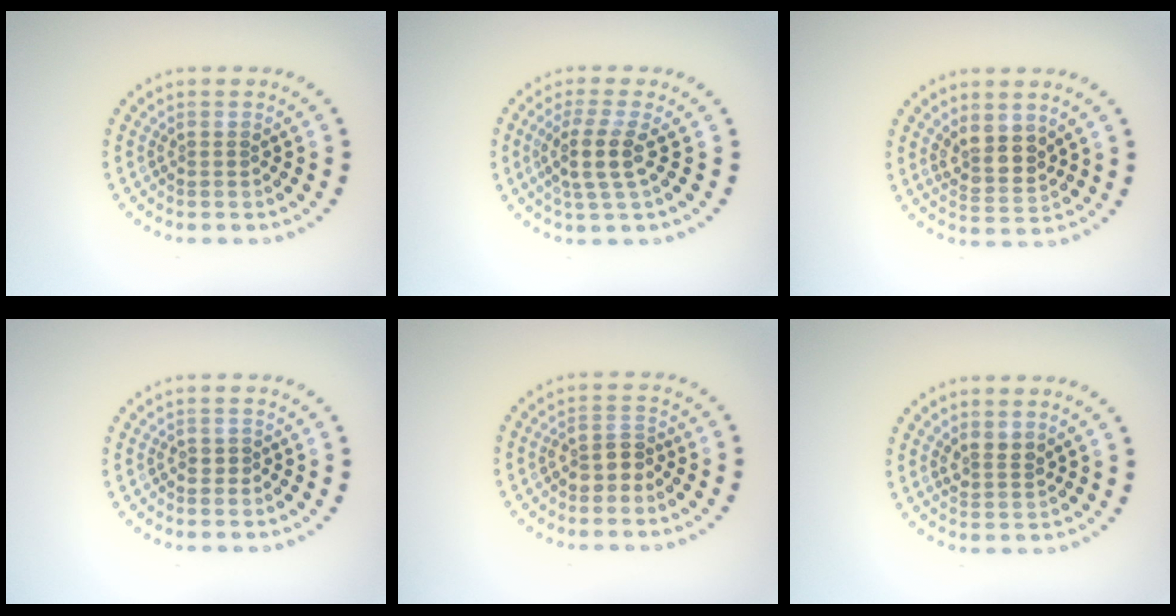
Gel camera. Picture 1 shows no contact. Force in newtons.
{"total": 3.3, "press": 2.6, "slide": 2.0}
{"total": 3.1, "press": 2.6, "slide": 1.6}
{"total": 0.7, "press": 0.5, "slide": 0.5}
{"total": 2.1, "press": 2.0, "slide": 0.9}
{"total": 1.7, "press": 1.4, "slide": 0.9}